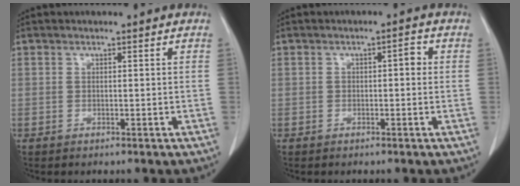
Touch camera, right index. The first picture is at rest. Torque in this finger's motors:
{"motor_torque": [0.04, 0.08, 0.10, 0.01]}